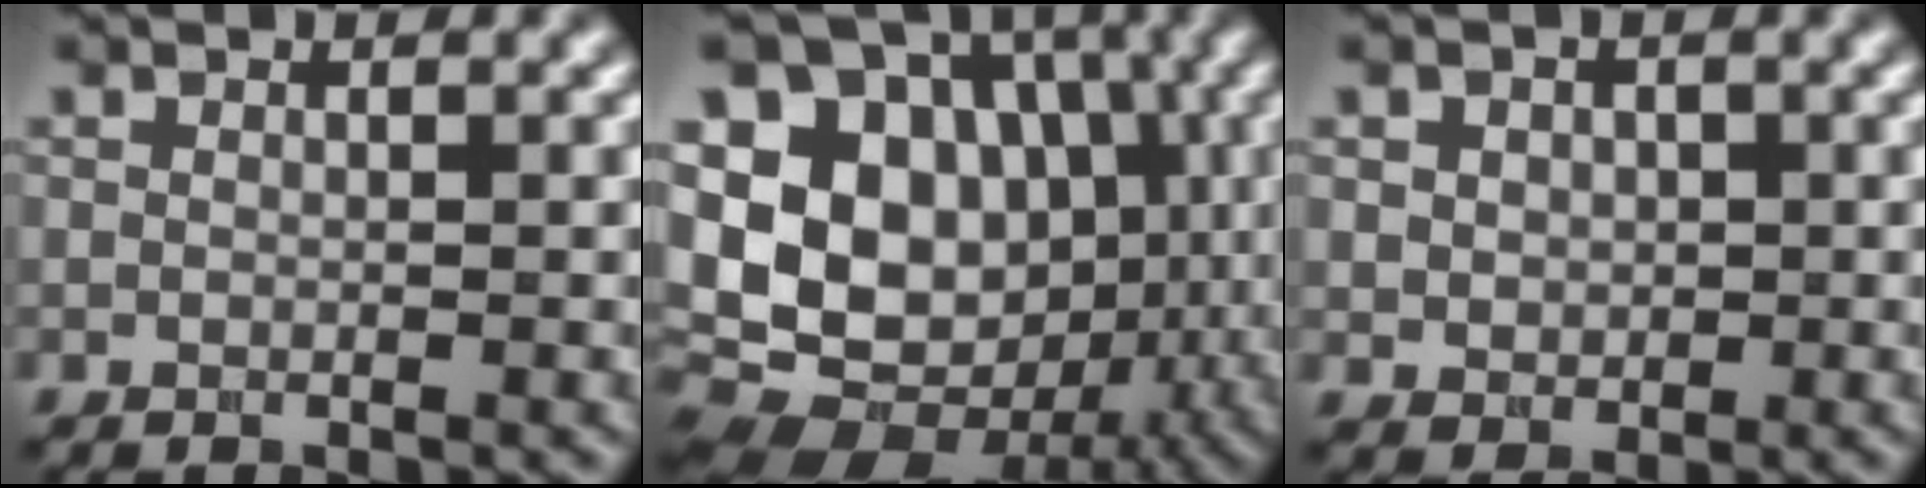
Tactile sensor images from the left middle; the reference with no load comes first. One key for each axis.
{"total": 14.2, "fx": 0.2, "fy": 11.1, "fz": 8.9, "tx": -0.154, "ty": 0.011, "tz": -0.002}
{"total": 2.5, "fx": 0.7, "fy": 2.1, "fz": 1.2, "tx": -0.025, "ty": 0.005, "tz": 0.011}